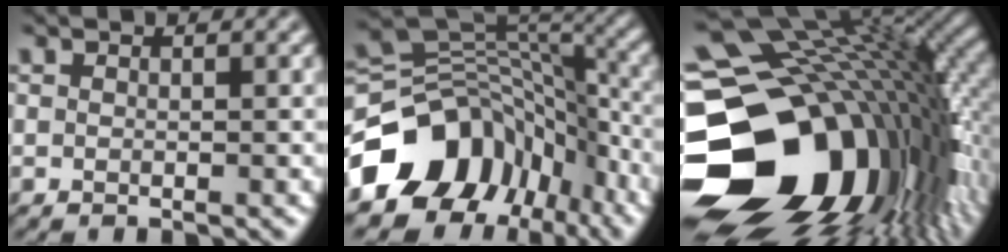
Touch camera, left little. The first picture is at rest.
{"total": 11.4, "force": [-6.0, 8.4, 5.0], "torque": [-0.084, 0.017, -0.115]}
{"total": 20.7, "force": [-5.8, 14.3, 13.8], "torque": [-0.290, -0.034, -0.075]}